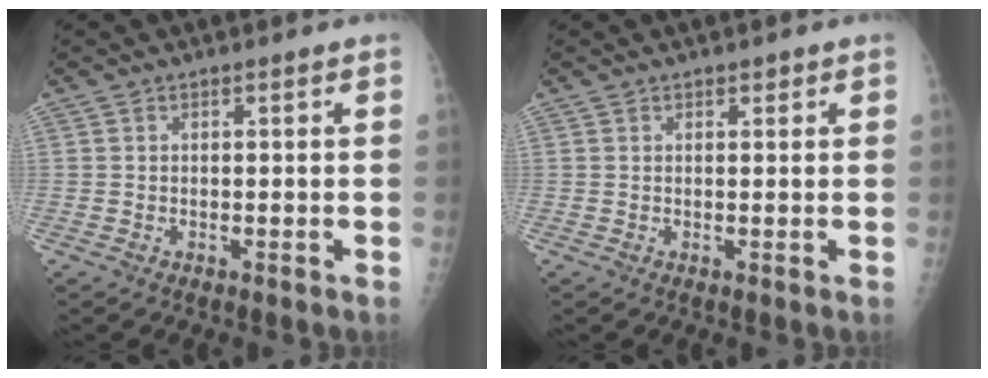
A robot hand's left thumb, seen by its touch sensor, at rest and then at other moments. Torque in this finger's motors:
{"motor_torque": [-0.28, -0.28, 0.16, 0.04, -0.05]}